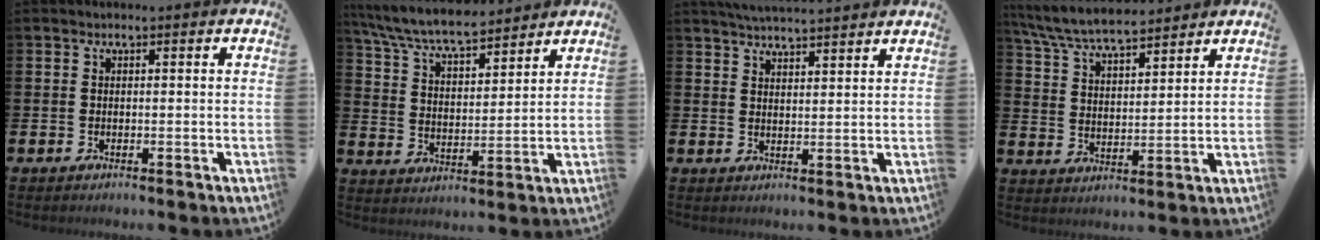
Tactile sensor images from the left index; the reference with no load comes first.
{"total": 7.8, "force": [7.2, 1.1, 2.6], "torque": [-0.083, -0.039, 0.130]}
{"total": 4.3, "force": [4.2, -0.3, 0.3], "torque": [-0.011, -0.021, 0.076]}
{"total": 7.1, "force": [6.7, 1.1, 2.0], "torque": [-0.069, -0.029, 0.122]}